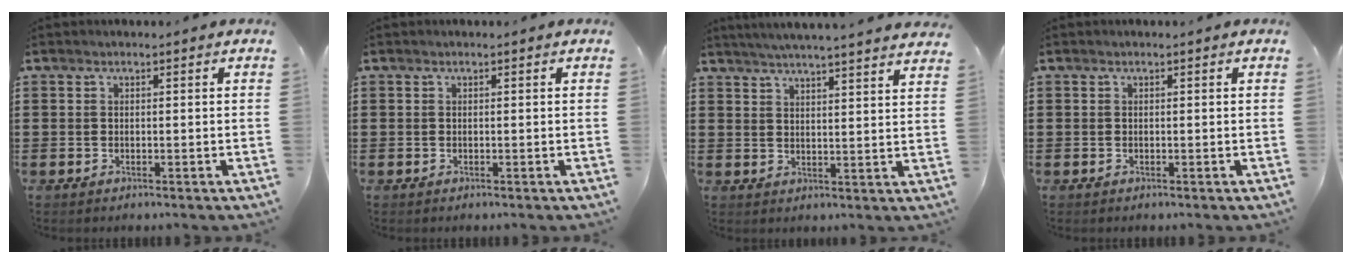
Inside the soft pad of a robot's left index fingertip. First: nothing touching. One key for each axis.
{"total": 0.0}
{"total": 4.3, "fx": 4.0, "fy": -1.0, "fz": 0.9, "tx": -0.033, "ty": -0.021, "tz": 0.069}
{"total": 0.0}